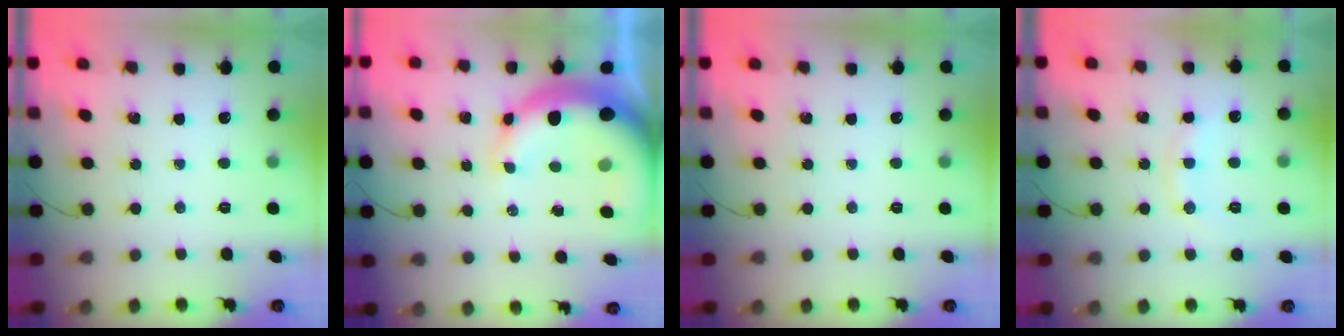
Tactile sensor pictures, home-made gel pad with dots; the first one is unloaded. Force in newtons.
{"total": 15.0, "press": 14.7, "slide": 3.2}
{"total": 0.0}
{"total": 8.4, "press": 8.3, "slide": 0.7}